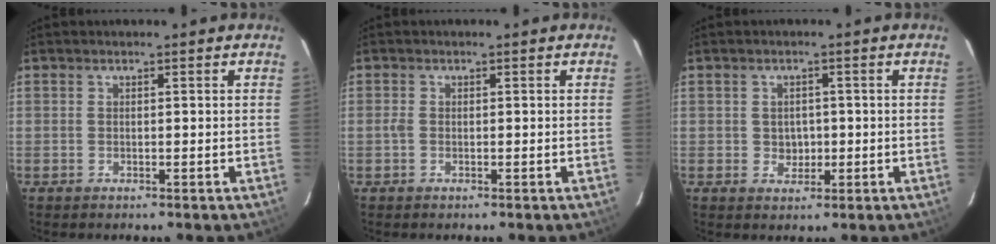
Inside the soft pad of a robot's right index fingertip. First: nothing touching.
{"total": 1.0, "force": [-0.2, 0.6, 0.7], "torque": [-0.016, 0.001, -0.007]}
{"total": 3.0, "force": [-0.2, 2.7, 1.1], "torque": [-0.018, 0.007, 0.003]}